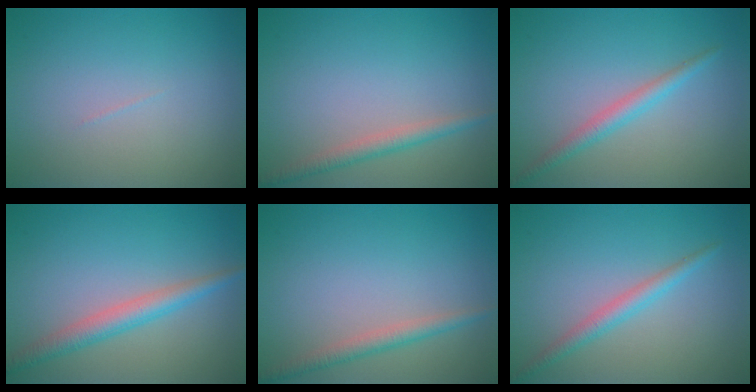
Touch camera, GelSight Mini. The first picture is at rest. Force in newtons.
{"total": 1.9, "press": 1.9, "slide": 0.0}
{"total": 2.0, "press": 2.0, "slide": 0.1}
{"total": 2.9, "press": 2.9, "slide": 0.1}
{"total": 1.9, "press": 1.9, "slide": 0.0}
{"total": 2.0, "press": 2.0, "slide": 0.1}